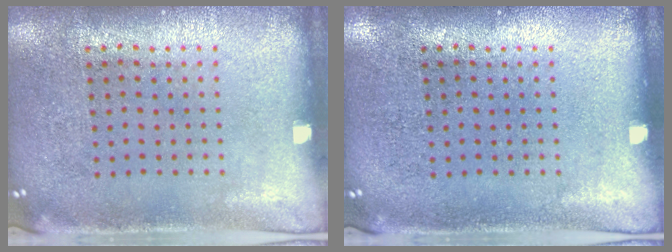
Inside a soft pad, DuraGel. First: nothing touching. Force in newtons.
{"total": 0.0}